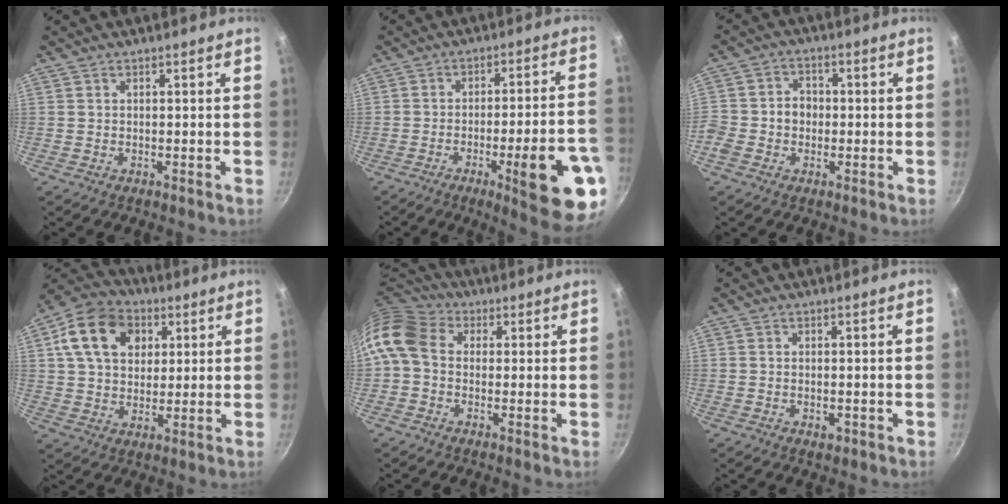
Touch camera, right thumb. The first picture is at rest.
{"total": 17.6, "force": [-7.0, 3.1, 15.8], "torque": [-0.189, 0.030, -0.091]}
{"total": 6.2, "force": [-1.3, 5.3, 2.9], "torque": [-0.033, 0.020, -0.037]}
{"total": 14.8, "force": [4.8, 11.0, 8.7], "torque": [-0.129, 0.007, 0.070]}
{"total": 10.3, "force": [0.3, 8.1, 6.3], "torque": [-0.115, 0.024, -0.015]}
{"total": 1.5, "force": [-0.6, 0.9, 1.1], "torque": [-0.016, 0.000, -0.010]}